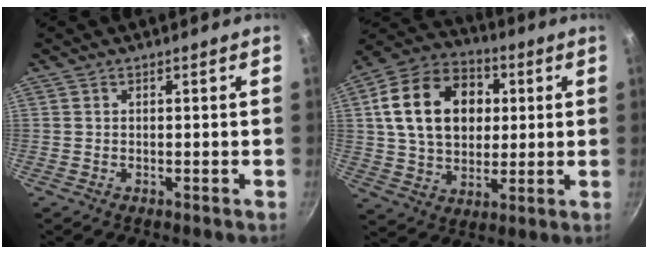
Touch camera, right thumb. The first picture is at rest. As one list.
[{"total": 20.0, "force": [3.8, 14.7, 12.9], "torque": [-0.197, 0.016, 0.059]}]